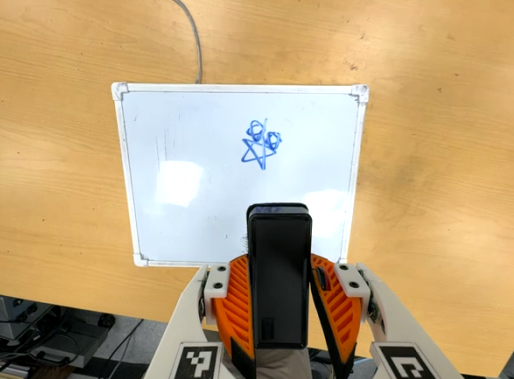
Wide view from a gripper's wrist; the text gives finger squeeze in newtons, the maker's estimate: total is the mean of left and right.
{"total": 5.7, "left": 4.6, "right": 6.9}